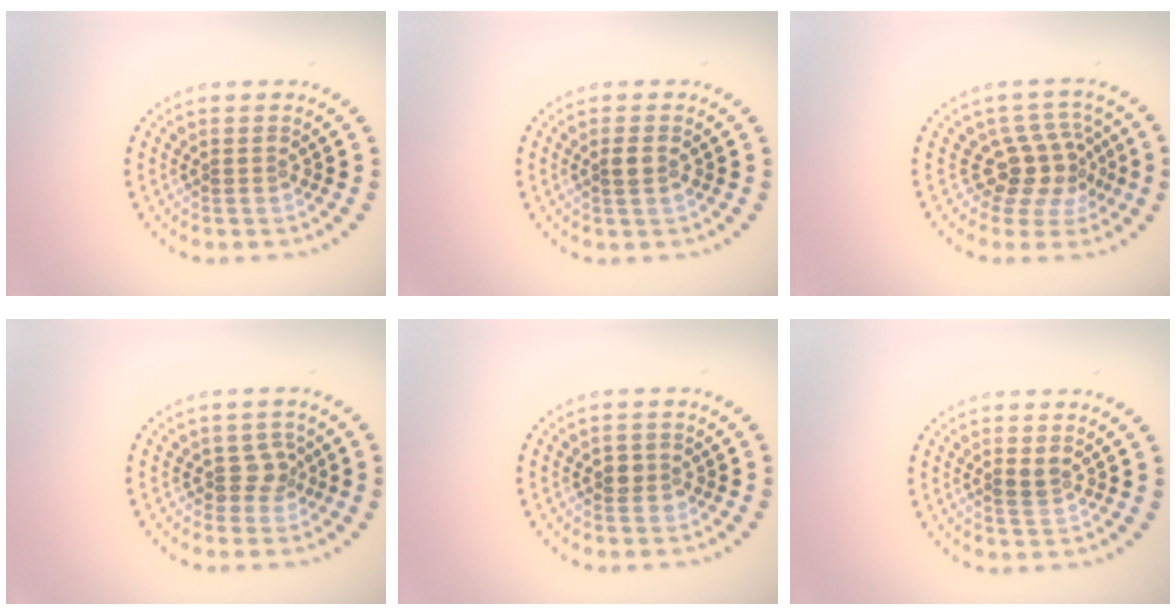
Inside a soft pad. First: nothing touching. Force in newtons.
{"total": 1.1, "press": 1.0, "slide": 0.5}
{"total": 3.8, "press": 2.9, "slide": 2.4}
{"total": 1.8, "press": 1.4, "slide": 1.2}
{"total": 1.2, "press": 1.0, "slide": 0.5}
{"total": 1.2, "press": 1.1, "slide": 0.5}